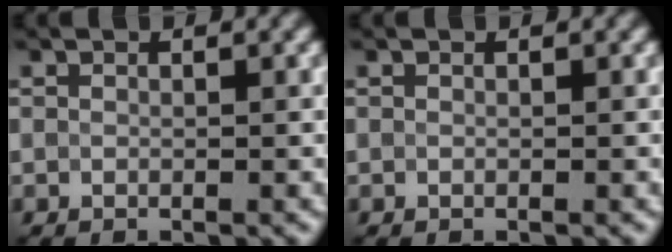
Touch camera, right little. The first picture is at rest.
{"total": 0.0}